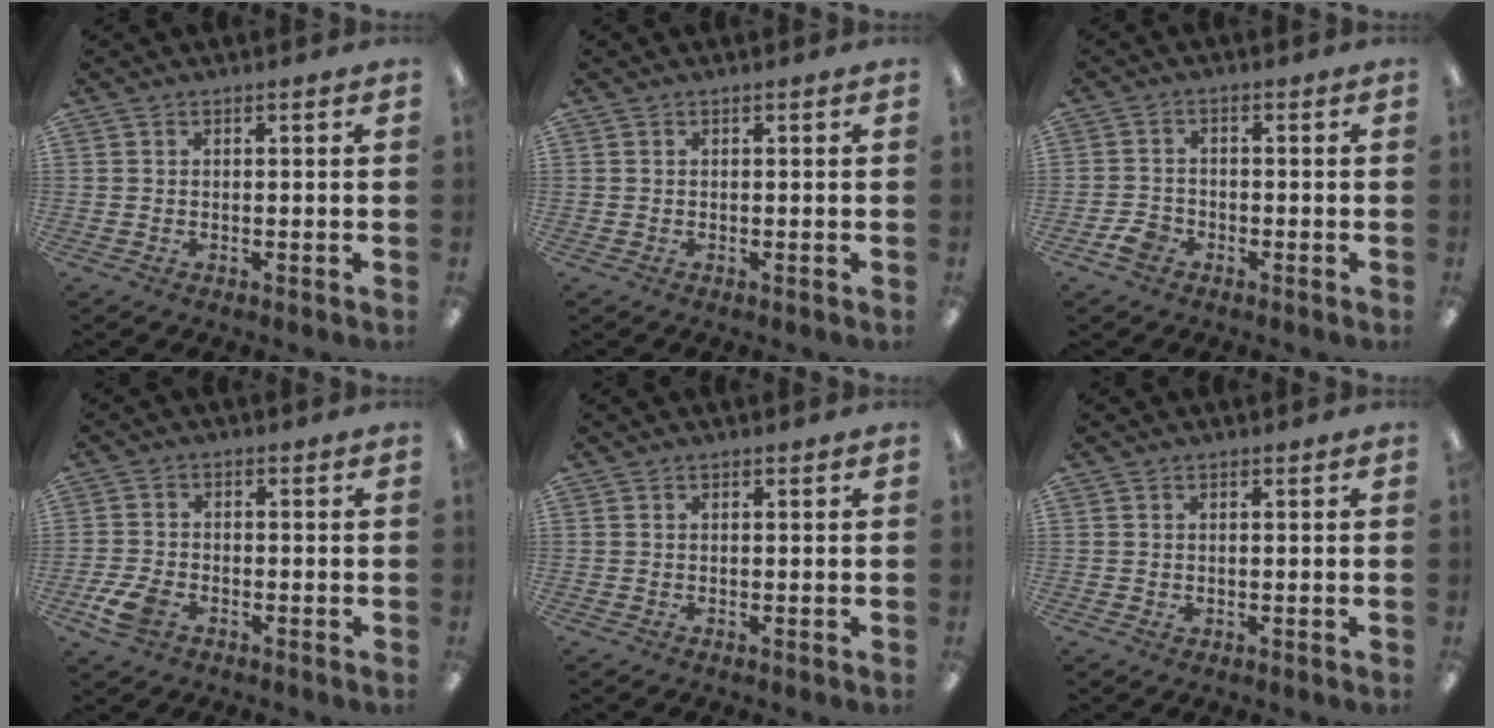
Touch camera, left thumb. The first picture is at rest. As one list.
[{"total": 0.0}, {"total": 4.0, "force": [-2.3, 2.9, 1.5], "torque": [-0.026, 0.011, -0.042]}, {"total": 6.0, "force": [-2.8, 3.9, 3.5], "torque": [-0.084, 0.009, -0.054]}, {"total": 0.0}, {"total": 0.8, "force": [0.2, 0.7, 0.2], "torque": [0.004, 0.001, 0.001]}]